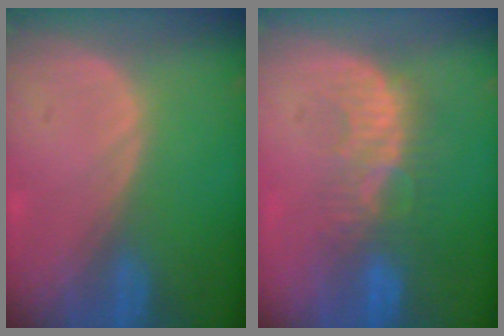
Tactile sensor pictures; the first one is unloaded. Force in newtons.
{"total": 6.2, "press": 6.0, "slide": 1.7}